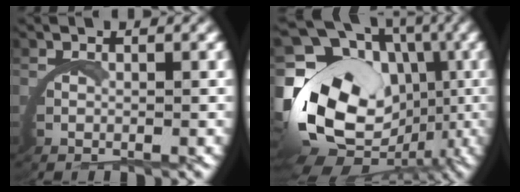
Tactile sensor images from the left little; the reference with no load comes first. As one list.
[{"total": 17.8, "force": [-2.1, 14.0, 10.9], "torque": [-0.225, -0.053, -0.026]}]